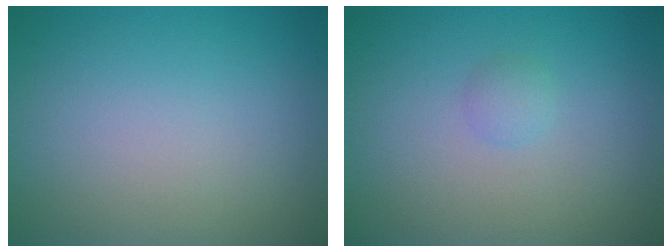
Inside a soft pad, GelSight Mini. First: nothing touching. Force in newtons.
{"total": 0.9, "press": 0.9, "slide": 0.1}